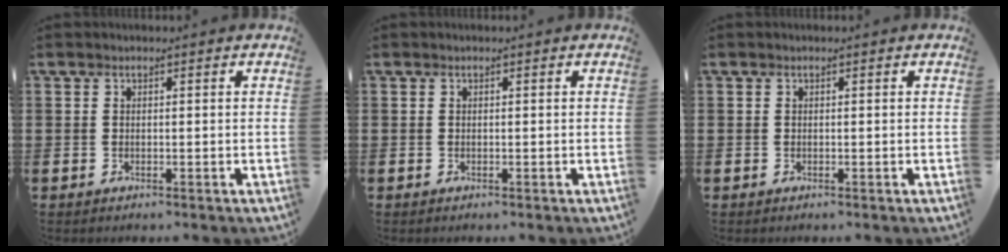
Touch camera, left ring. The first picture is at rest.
{"total": 0.0}
{"total": 0.0}